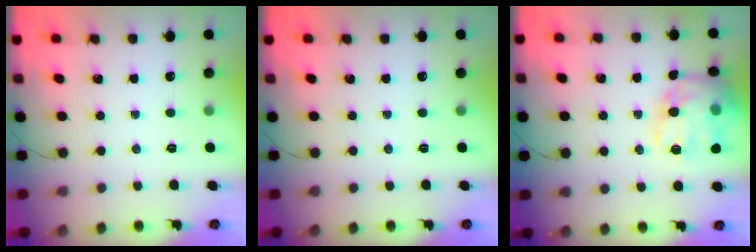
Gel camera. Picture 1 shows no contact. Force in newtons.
{"total": 0.0}
{"total": 19.3, "press": 19.1, "slide": 2.5}